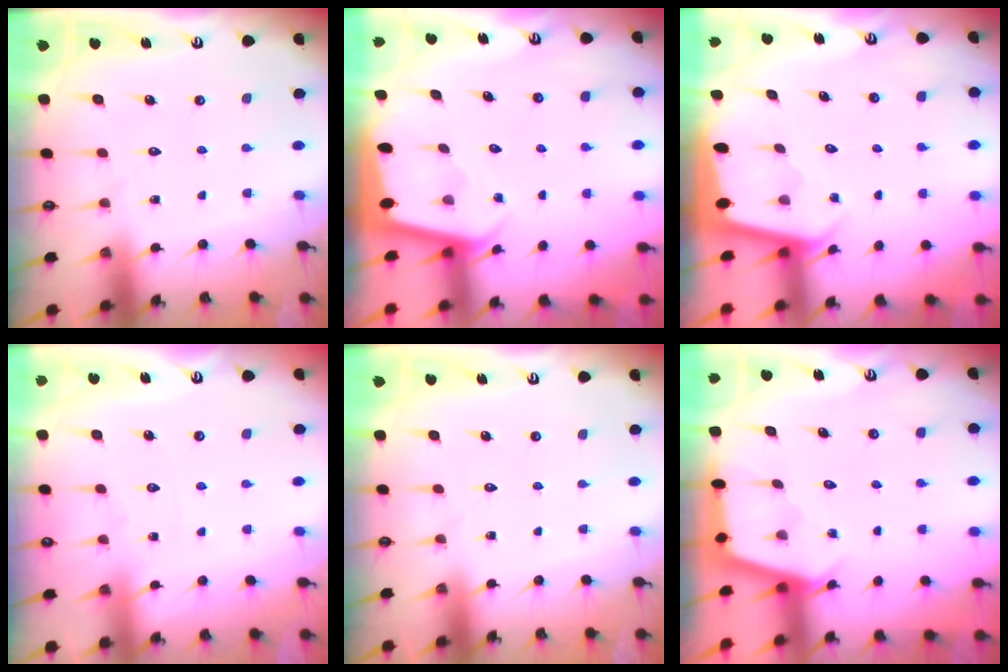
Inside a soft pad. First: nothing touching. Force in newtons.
{"total": 2.1, "press": 2.1, "slide": 0.1}
{"total": 2.0, "press": 2.0, "slide": 0.1}
{"total": 3.9, "press": 3.9, "slide": 0.4}
{"total": 0.0}
{"total": 2.5, "press": 2.5, "slide": 0.1}